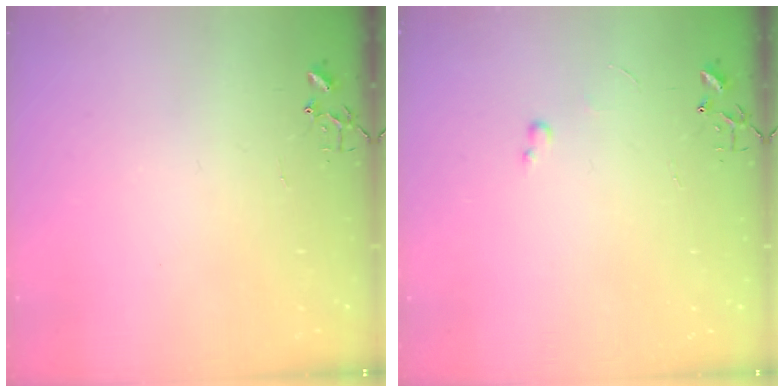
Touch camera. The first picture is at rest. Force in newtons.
{"total": 2.6, "press": 2.6, "slide": 0.4}